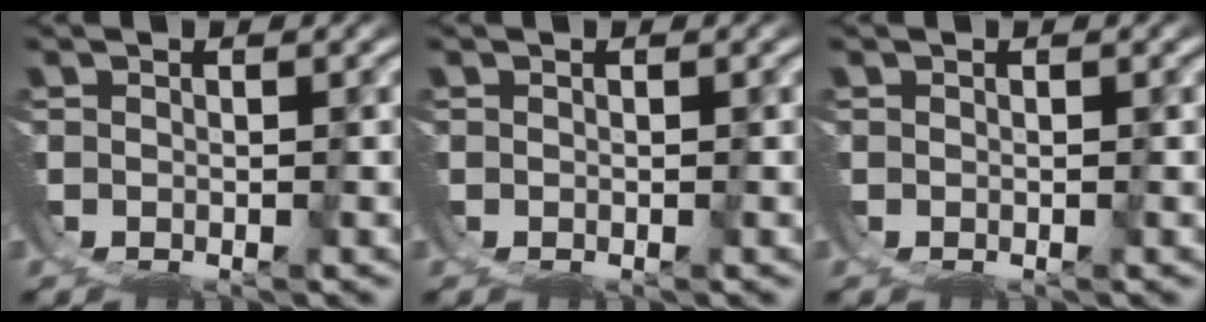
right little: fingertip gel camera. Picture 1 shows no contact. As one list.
[{"total": 0.0}, {"total": 0.0}]